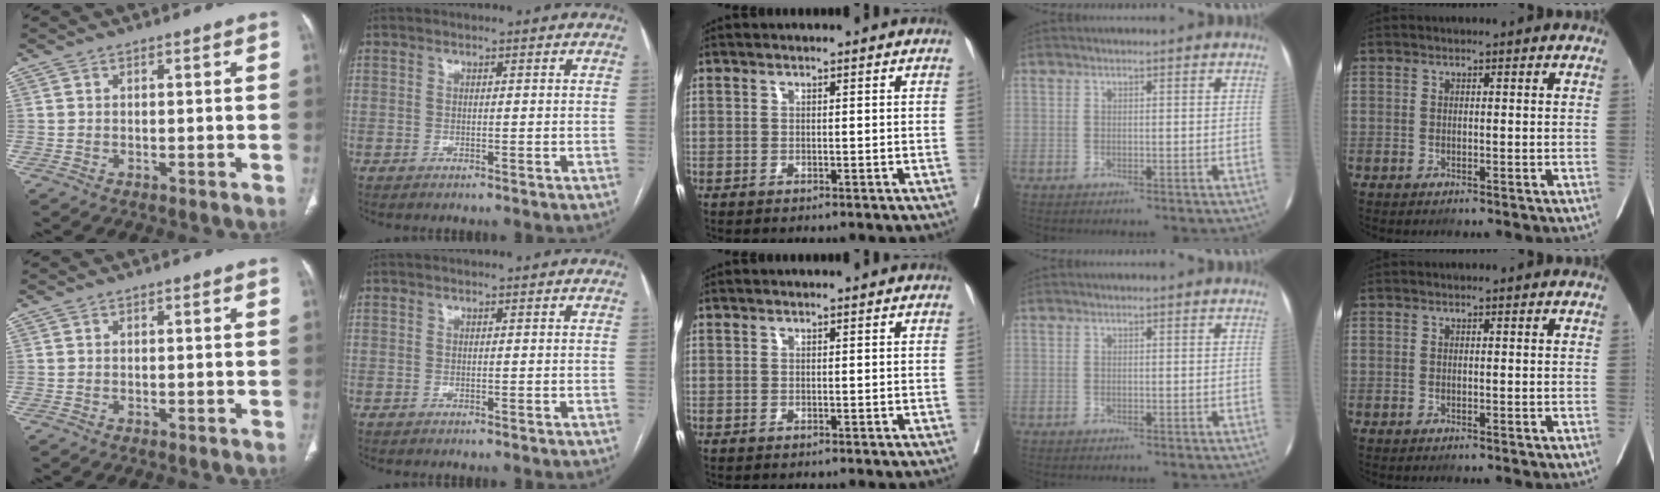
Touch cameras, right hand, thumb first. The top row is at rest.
{}